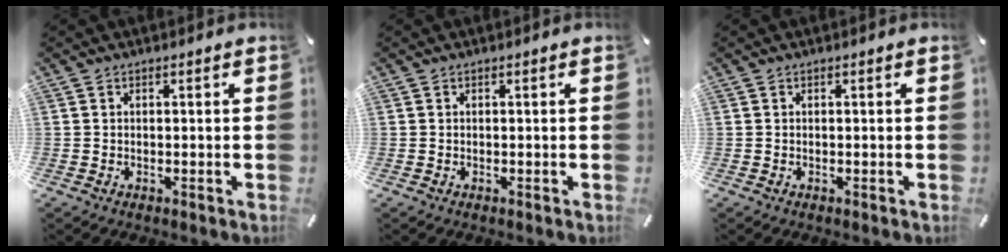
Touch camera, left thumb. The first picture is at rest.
{"total": 0.0}
{"total": 0.0}